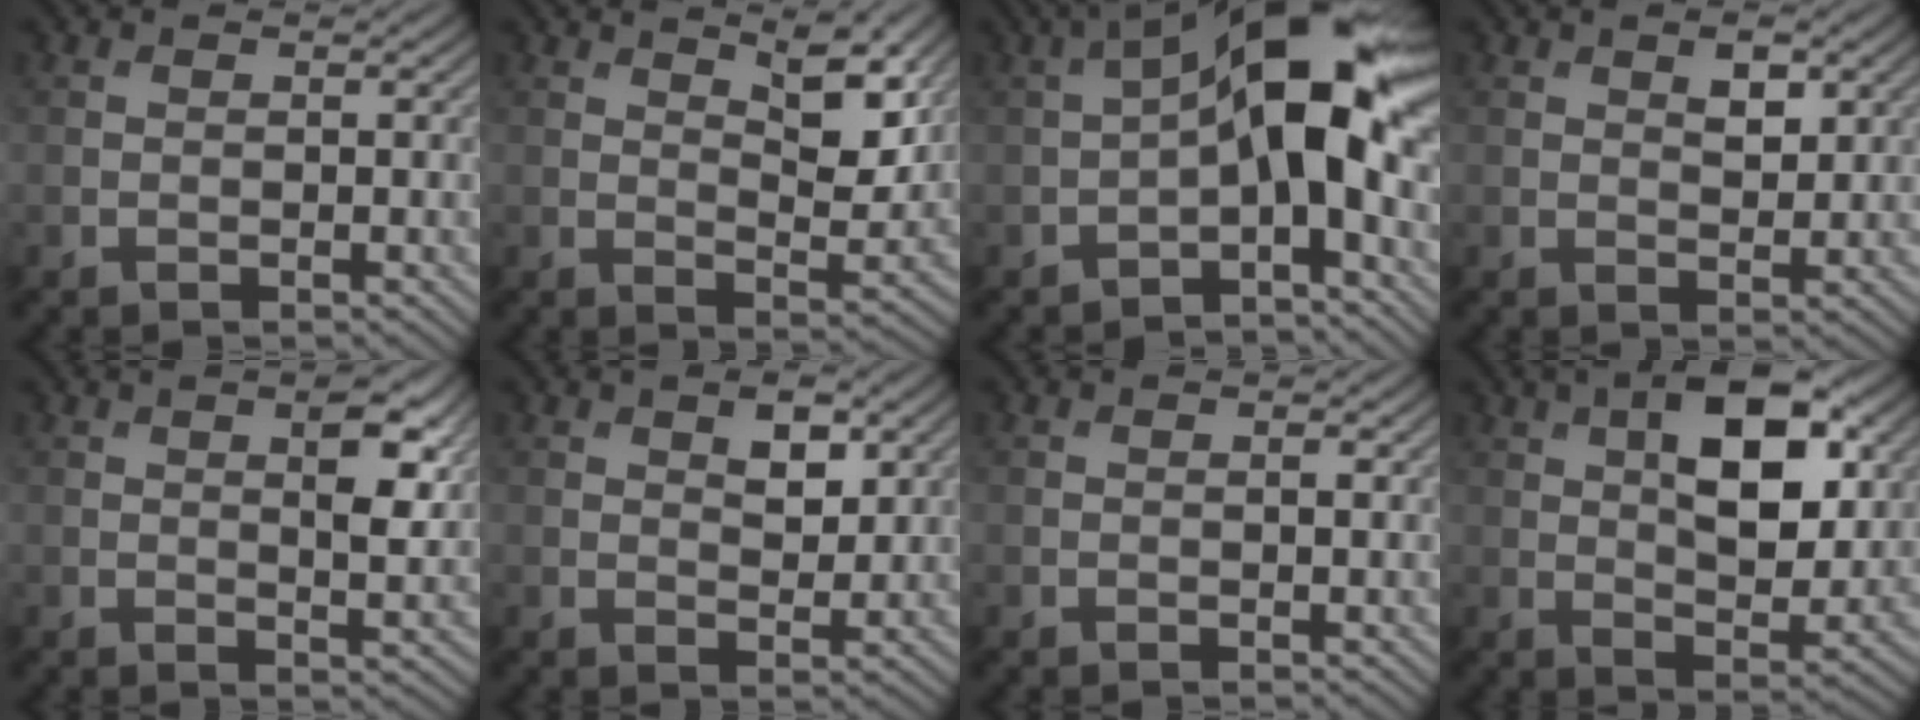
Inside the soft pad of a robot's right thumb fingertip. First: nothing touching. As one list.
[{"total": 6.3, "force": [3.6, 2.2, 4.6], "torque": [-0.076, -0.012, 0.062]}, {"total": 11.8, "force": [-0.1, 4.5, 10.9], "torque": [-0.183, 0.014, -0.013]}, {"total": 2.7, "force": [1.3, 1.3, 1.9], "torque": [-0.031, -0.004, 0.023]}, {"total": 5.0, "force": [1.9, 1.6, 4.3], "torque": [-0.073, -0.003, 0.032]}, {"total": 3.6, "force": [1.8, 1.8, 2.6], "torque": [-0.043, -0.004, 0.031]}, {"total": 0.5, "force": [0.2, 0.1, 0.5], "torque": [-0.006, -0.001, 0.002]}, {"total": 12.3, "force": [4.1, 5.7, 10.0], "torque": [-0.159, 0.000, 0.062]}]